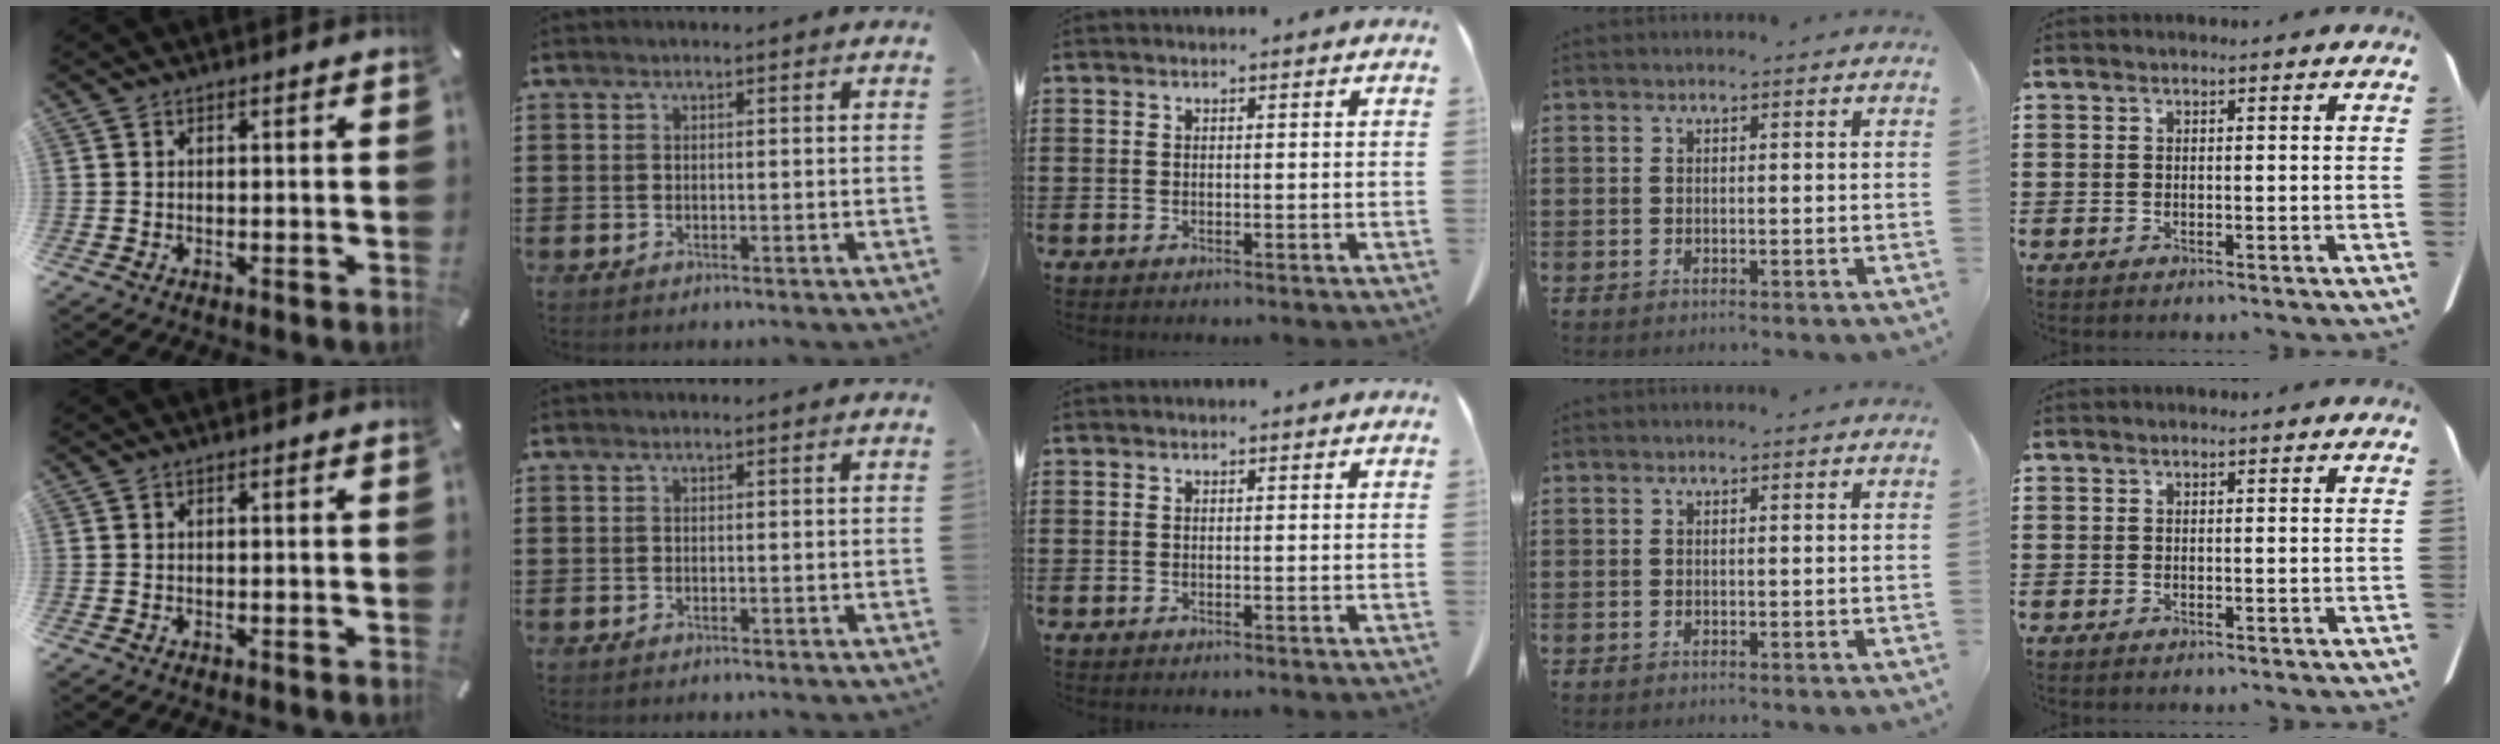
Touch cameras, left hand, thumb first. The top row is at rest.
{}